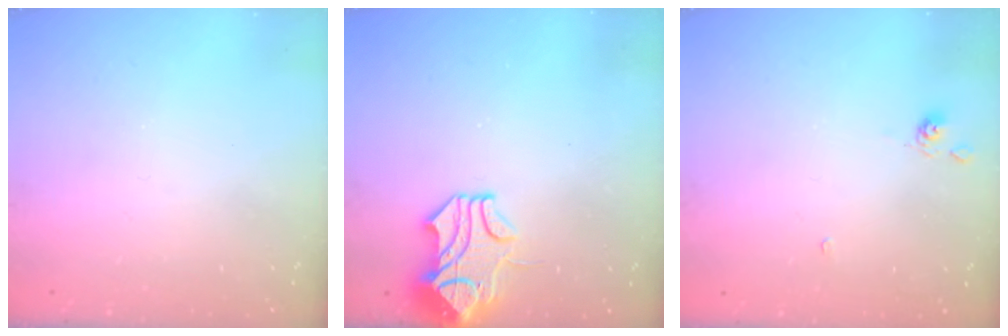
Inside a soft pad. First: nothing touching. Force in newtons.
{"total": 2.0, "press": 1.3, "slide": 1.5}
{"total": 4.6, "press": 4.6, "slide": 0.3}